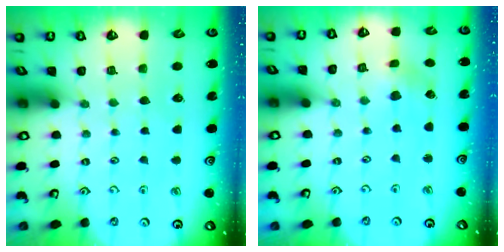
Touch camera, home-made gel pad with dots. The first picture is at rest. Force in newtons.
{"total": 2.3, "press": 2.3, "slide": 0.4}